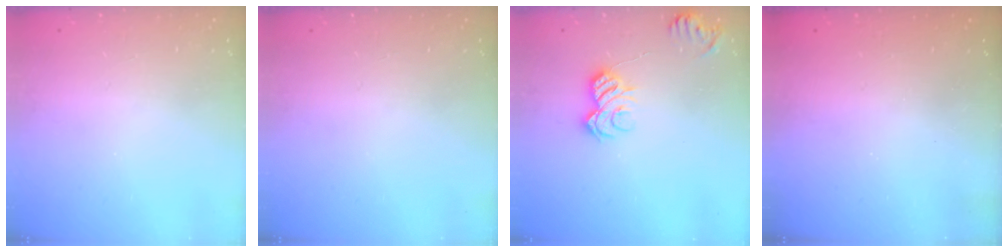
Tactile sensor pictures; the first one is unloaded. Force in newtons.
{"total": 0.0}
{"total": 8.6, "press": 8.6, "slide": 0.0}
{"total": 2.6, "press": 2.5, "slide": 0.9}